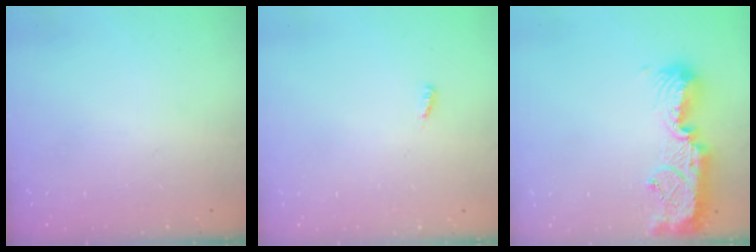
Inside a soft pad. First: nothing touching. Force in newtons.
{"total": 2.6, "press": 2.6, "slide": 0.3}
{"total": 13.1, "press": 13.1, "slide": 0.8}